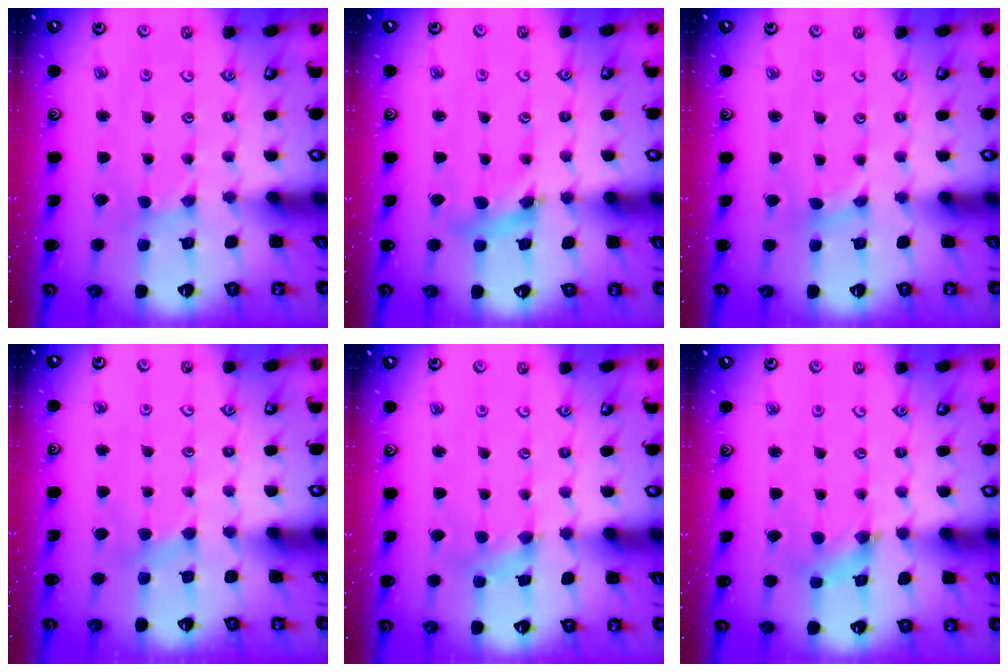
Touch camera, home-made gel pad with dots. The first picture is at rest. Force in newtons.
{"total": 6.0, "press": 5.9, "slide": 0.7}
{"total": 0.7, "press": 0.7, "slide": 0.1}
{"total": 2.6, "press": 2.5, "slide": 0.4}
{"total": 3.5, "press": 3.5, "slide": 0.3}
{"total": 2.4, "press": 2.4, "slide": 0.2}